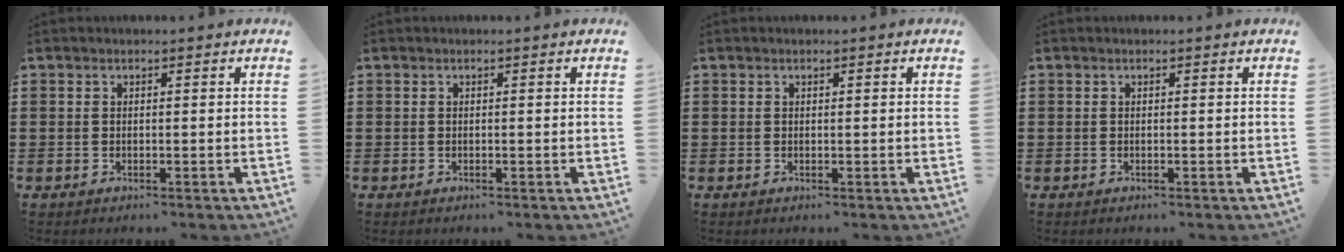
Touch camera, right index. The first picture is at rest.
{"total": 0.0}
{"total": 0.0}
{"total": 0.0}